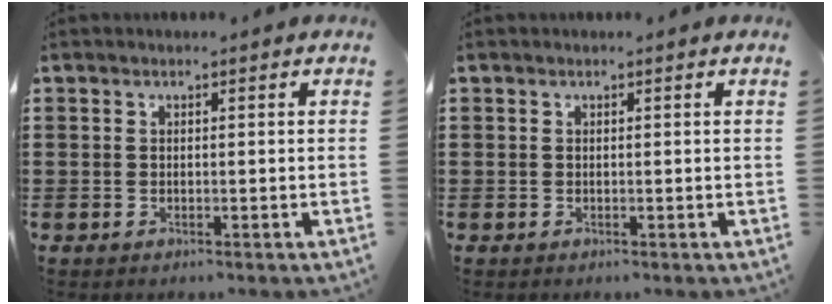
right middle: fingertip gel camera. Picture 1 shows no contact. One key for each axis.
{"total": 0.0}